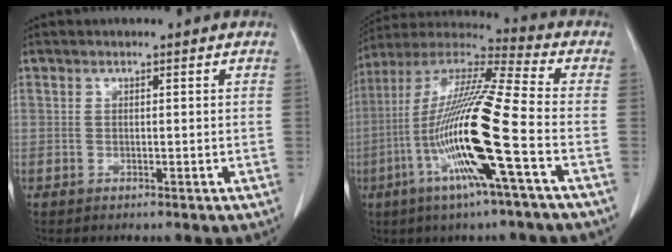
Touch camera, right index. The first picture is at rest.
{"total": 18.9, "force": [-5.5, -0.4, 18.0], "torque": [-0.362, -0.012, -0.116]}